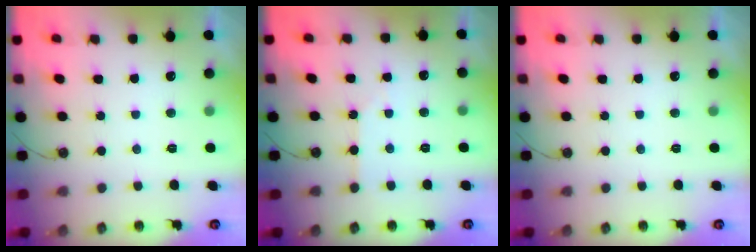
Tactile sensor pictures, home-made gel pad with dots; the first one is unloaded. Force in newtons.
{"total": 2.6, "press": 2.6, "slide": 0.5}
{"total": 0.0}